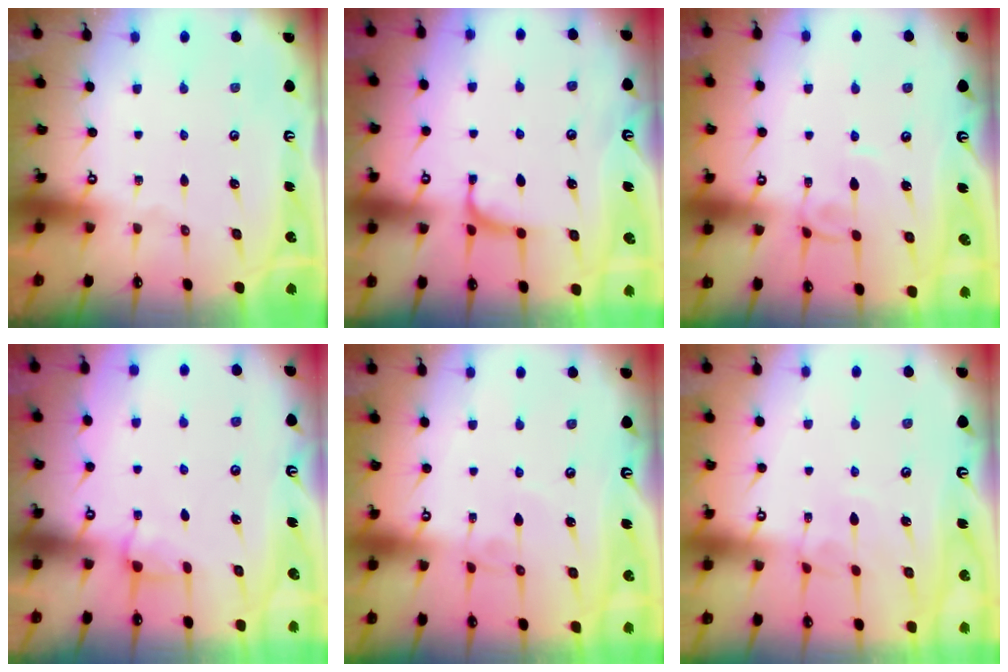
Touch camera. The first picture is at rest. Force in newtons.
{"total": 0.0}
{"total": 2.8, "press": 2.8, "slide": 0.2}
{"total": 1.7, "press": 1.6, "slide": 0.8}
{"total": 1.6, "press": 1.6, "slide": 0.1}
{"total": 3.0, "press": 3.0, "slide": 0.3}